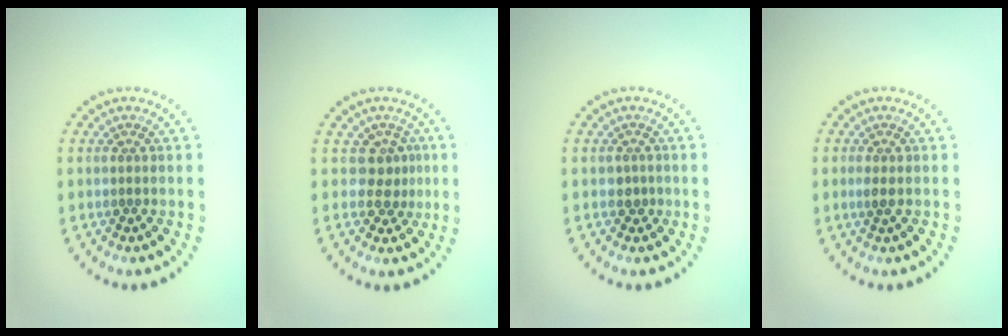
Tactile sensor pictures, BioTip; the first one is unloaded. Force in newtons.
{"total": 2.3, "press": 1.5, "slide": 1.7}
{"total": 1.0, "press": 0.8, "slide": 0.6}
{"total": 0.8, "press": 0.7, "slide": 0.4}